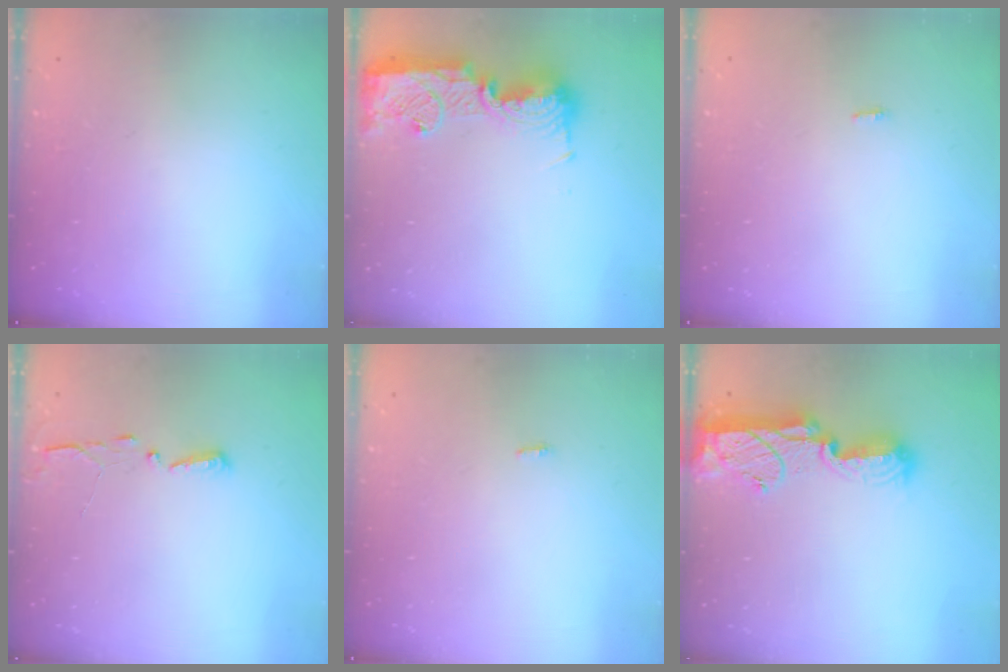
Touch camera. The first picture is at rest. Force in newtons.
{"total": 15.2, "press": 15.1, "slide": 1.2}
{"total": 2.8, "press": 1.8, "slide": 2.2}
{"total": 3.1, "press": 3.1, "slide": 0.3}
{"total": 2.8, "press": 1.8, "slide": 2.2}
{"total": 15.4, "press": 14.2, "slide": 6.0}